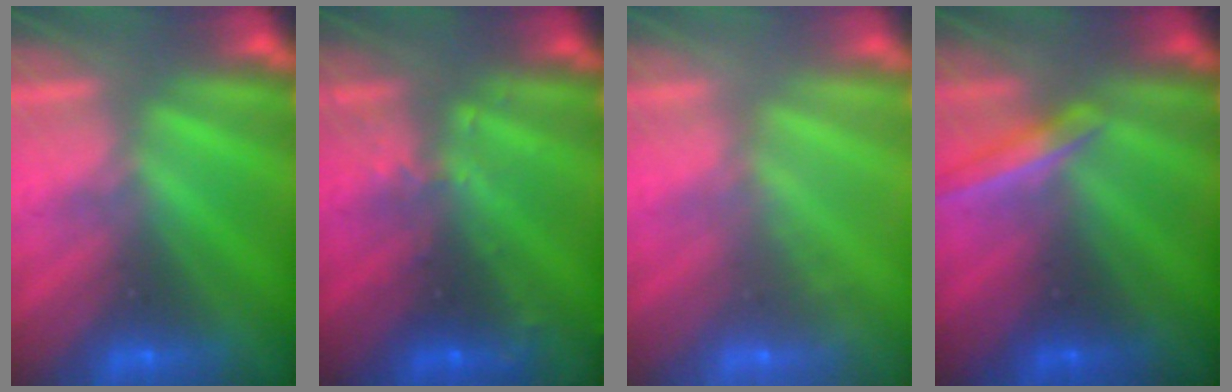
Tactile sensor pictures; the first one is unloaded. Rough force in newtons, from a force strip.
{"total": 2.9}
{"total": 1.7}
{"total": 1.8}